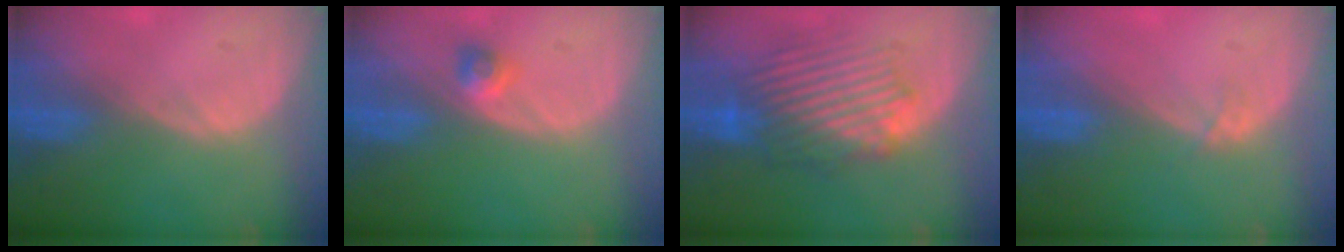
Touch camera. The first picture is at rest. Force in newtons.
{"total": 2.4, "press": 2.1, "slide": 1.2}
{"total": 9.0, "press": 8.6, "slide": 2.6}
{"total": 1.2, "press": 0.9, "slide": 0.7}